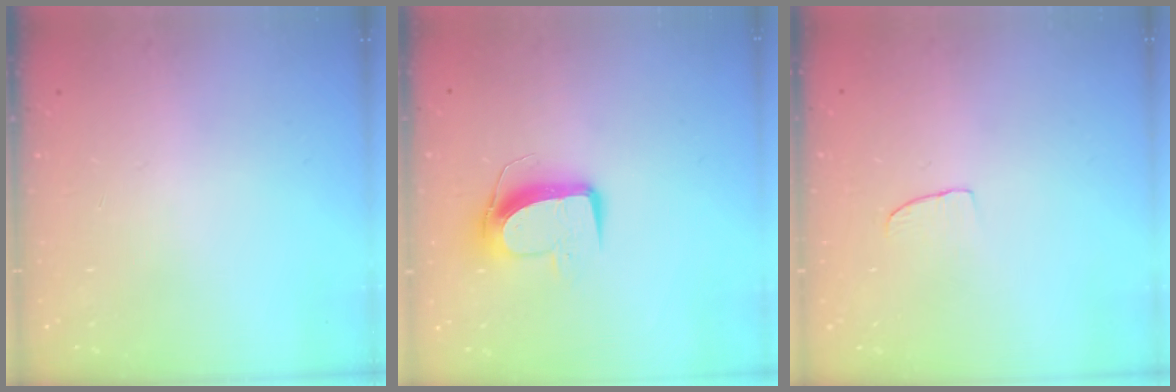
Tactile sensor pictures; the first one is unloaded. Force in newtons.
{"total": 9.8, "press": 9.8, "slide": 1.0}
{"total": 3.1, "press": 3.1, "slide": 0.2}